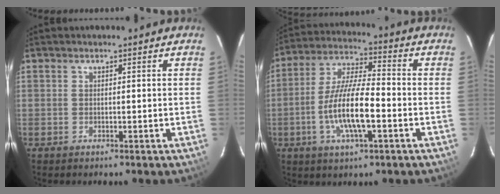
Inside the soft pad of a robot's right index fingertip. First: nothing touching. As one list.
[{"total": 12.9, "force": [-4.0, 3.2, 11.8], "torque": [-0.239, -0.002, -0.076]}]